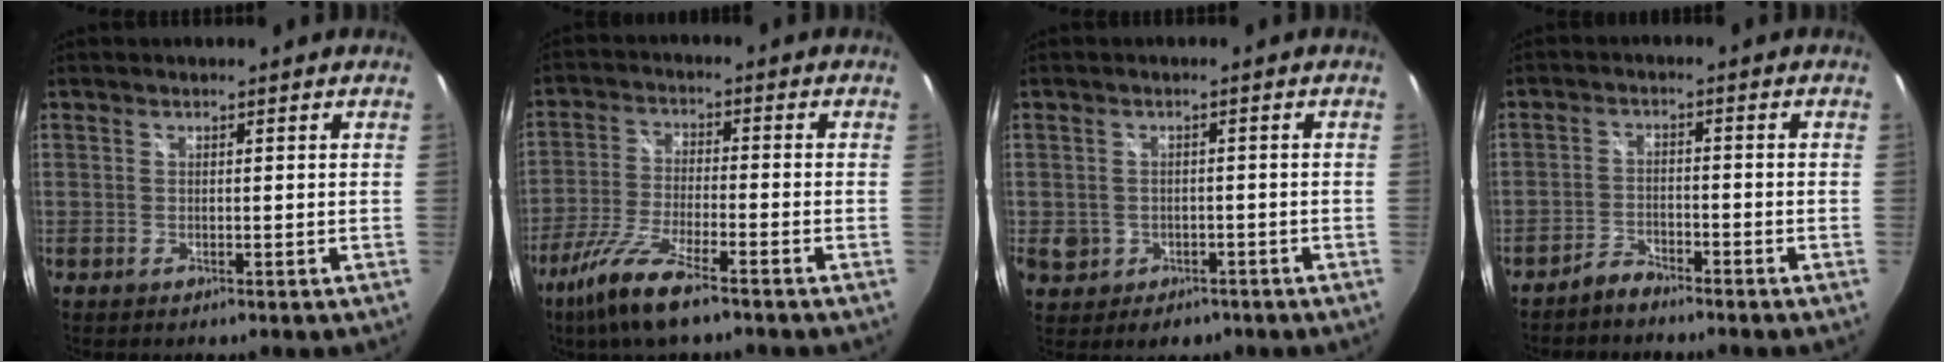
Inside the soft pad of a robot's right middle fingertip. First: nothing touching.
{"total": 11.0, "force": [-7.5, 1.6, 7.9], "torque": [-0.178, -0.021, -0.146]}
{"total": 5.8, "force": [-1.7, 5.2, 2.1], "torque": [-0.058, 0.000, -0.013]}
{"total": 3.1, "force": [-2.9, 0.7, 0.8], "torque": [-0.028, 0.005, -0.054]}